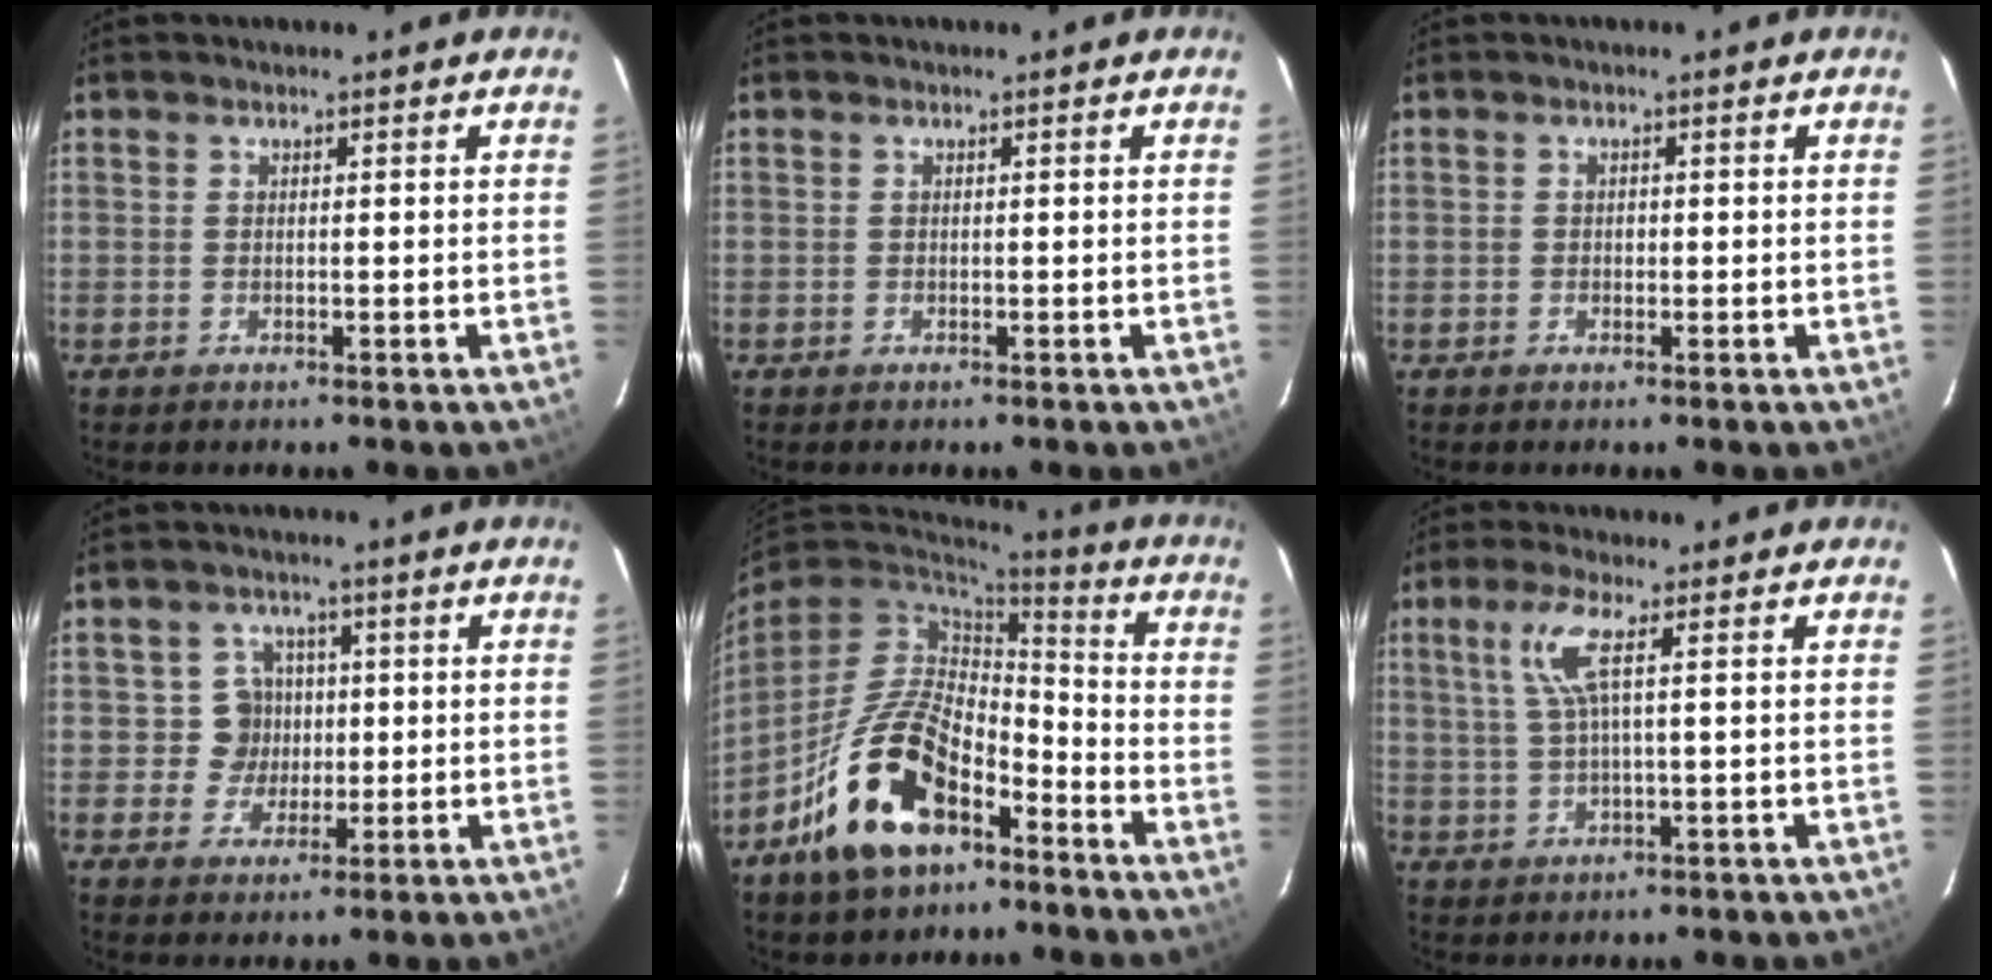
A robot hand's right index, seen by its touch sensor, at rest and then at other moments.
{"total": 0.0}
{"total": 0.9, "force": [-0.2, 0.8, 0.2], "torque": [-0.001, 0.002, -0.004]}
{"total": 5.1, "force": [0.0, 5.1, 0.3], "torque": [0.001, 0.013, 0.001]}
{"total": 17.9, "force": [-9.9, 9.3, 11.7], "torque": [-0.235, 0.006, -0.168]}
{"total": 5.4, "force": [1.7, 0.0, 5.1], "torque": [-0.102, 0.003, 0.041]}